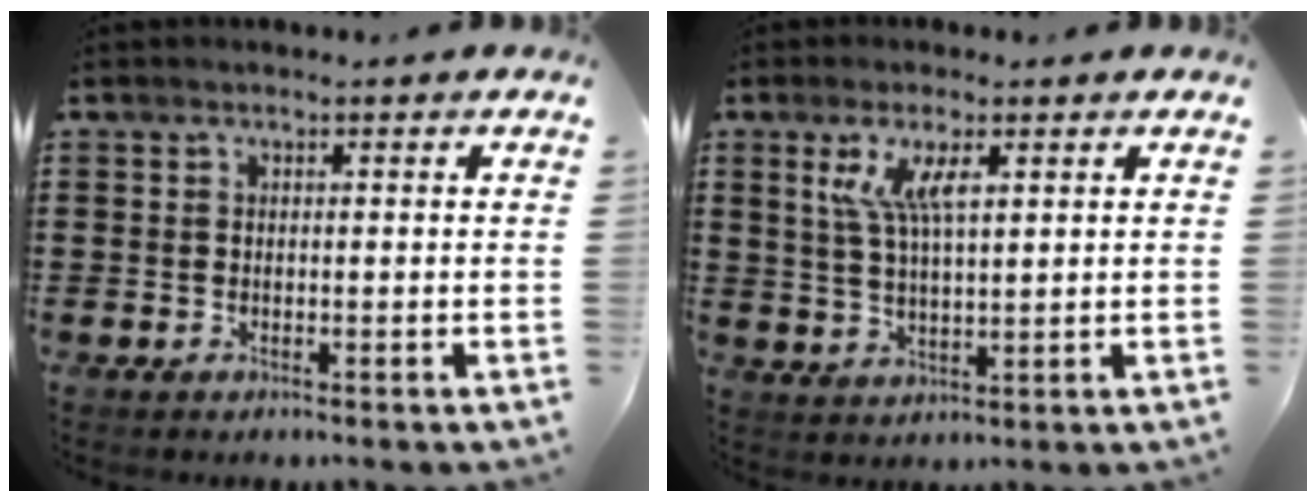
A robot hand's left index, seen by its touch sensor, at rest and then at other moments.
{"total": 6.1, "force": [2.6, 1.9, 5.1], "torque": [-0.112, 0.008, 0.043]}